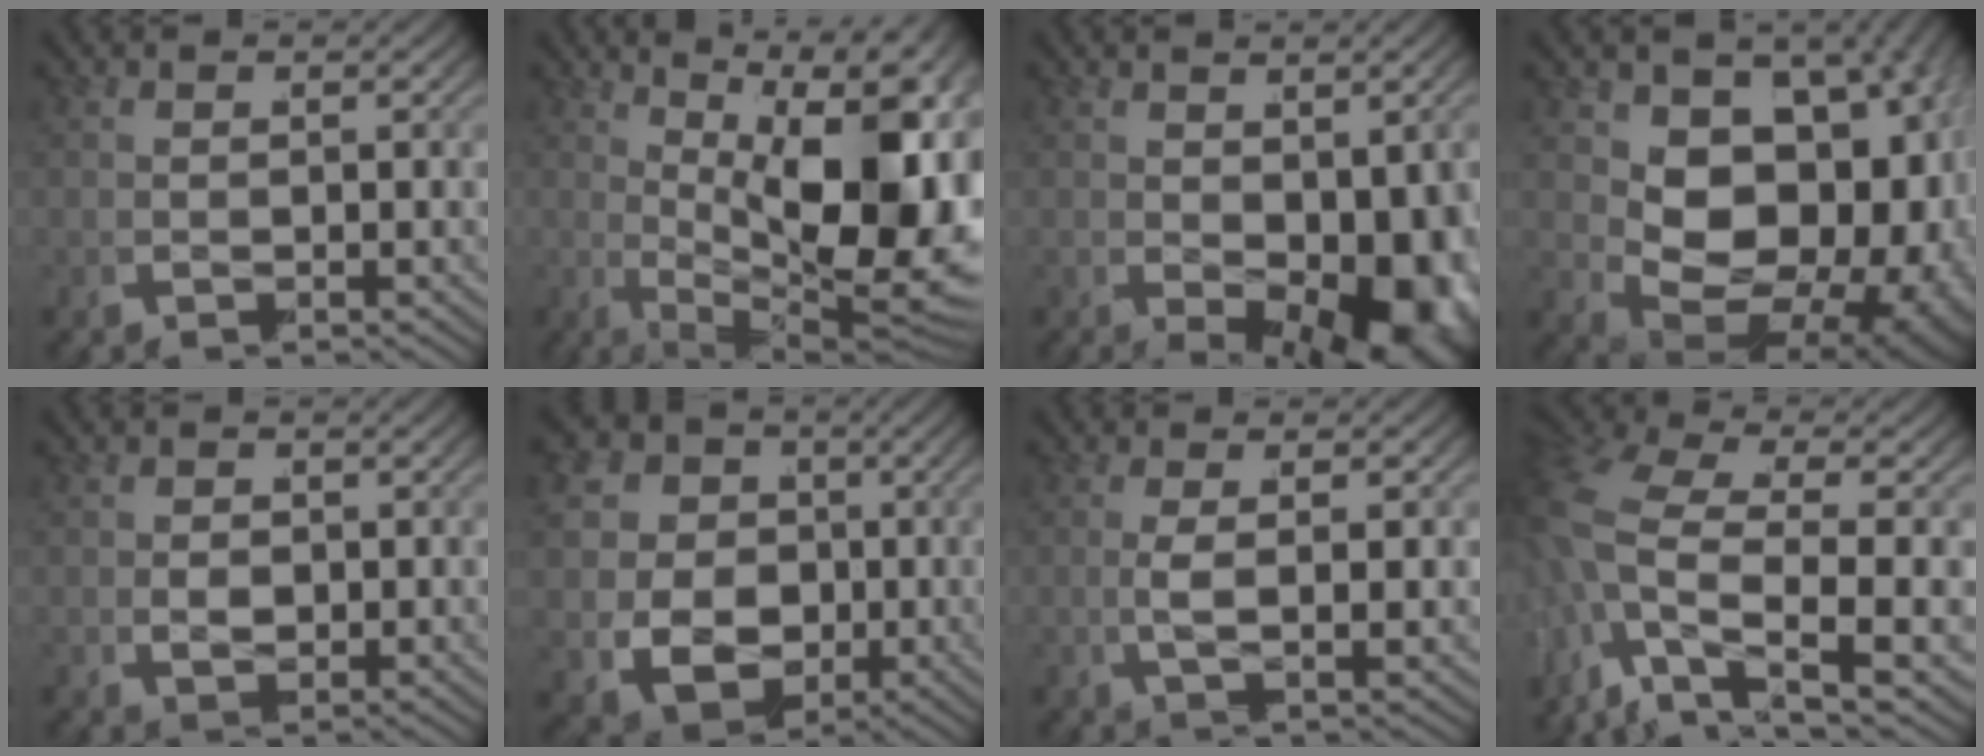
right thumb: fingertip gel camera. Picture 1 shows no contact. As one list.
[{"total": 18.3, "force": [-1.2, 9.3, 15.7], "torque": [-0.241, -0.049, 0.011]}, {"total": 11.1, "force": [-3.2, 6.3, 8.6], "torque": [-0.133, -0.042, -0.027]}, {"total": 21.2, "force": [-1.7, 14.9, 15.0], "torque": [-0.257, -0.067, 0.001]}, {"total": 2.3, "force": [-0.3, 1.9, 1.3], "torque": [-0.017, -0.010, 0.003]}, {"total": 17.8, "force": [0.4, 14.9, 9.8], "torque": [-0.215, -0.048, 0.009]}, {"total": 2.3, "force": [-0.1, 0.7, 2.2], "torque": [-0.046, -0.001, -0.002]}, {"total": 8.7, "force": [-1.0, 5.9, 6.3], "torque": [-0.164, -0.029, -0.008]}]